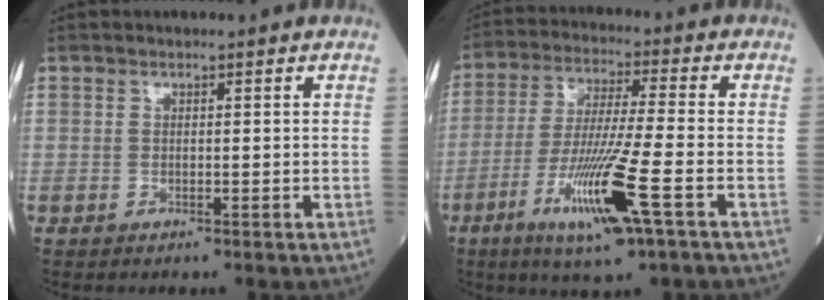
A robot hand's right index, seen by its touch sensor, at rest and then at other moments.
{"total": 13.2, "force": [-5.5, 0.1, 12.0], "torque": [-0.239, -0.024, -0.097]}